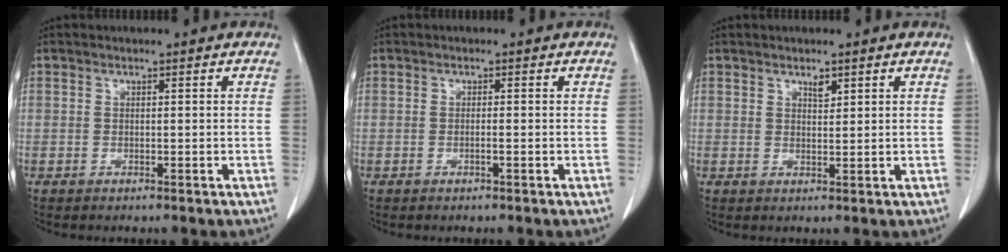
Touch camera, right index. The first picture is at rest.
{"total": 0.6, "force": [-0.3, -0.1, 0.5], "torque": [-0.010, 0.001, -0.005]}
{"total": 1.4, "force": [1.0, 0.5, 0.9], "torque": [-0.015, -0.004, 0.017]}